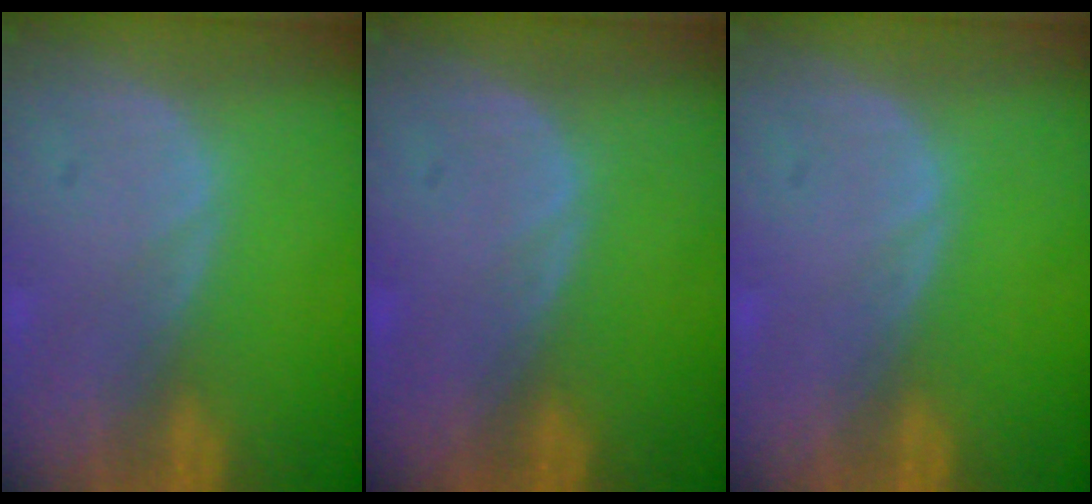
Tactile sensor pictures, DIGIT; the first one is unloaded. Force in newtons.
{"total": 0.0}
{"total": 0.0}